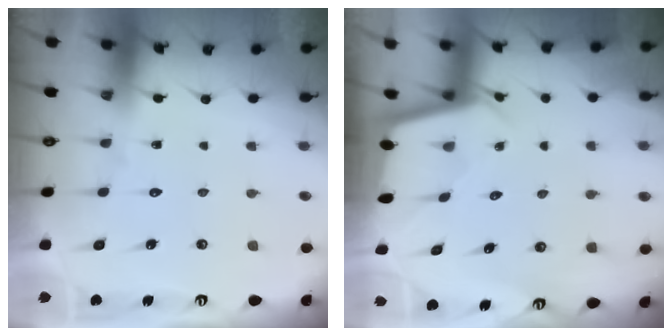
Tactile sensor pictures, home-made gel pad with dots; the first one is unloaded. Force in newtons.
{"total": 1.8, "press": 1.8, "slide": 0.1}